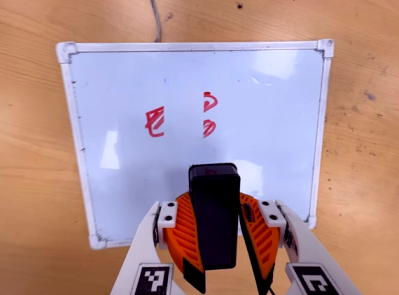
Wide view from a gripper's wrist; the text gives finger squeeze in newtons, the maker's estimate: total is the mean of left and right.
{"total": 10.6, "left": 10.1, "right": 11.1}